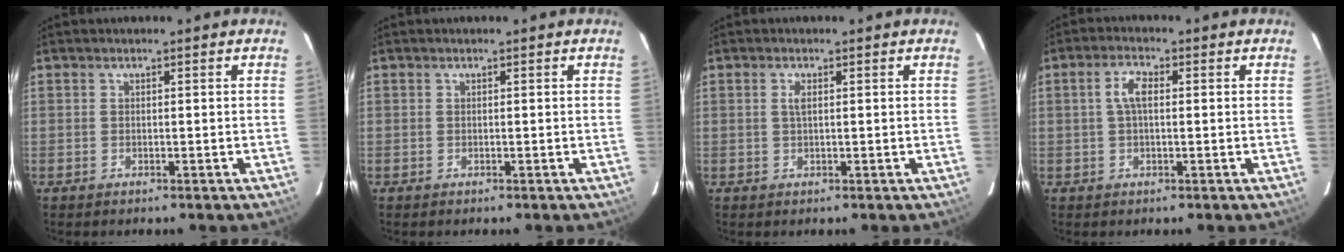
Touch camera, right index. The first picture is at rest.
{"total": 0.0}
{"total": 1.3, "force": [0.3, 0.5, 1.2], "torque": [-0.024, 0.002, 0.005]}
{"total": 3.7, "force": [0.4, 1.6, 3.3], "torque": [-0.069, 0.010, 0.008]}